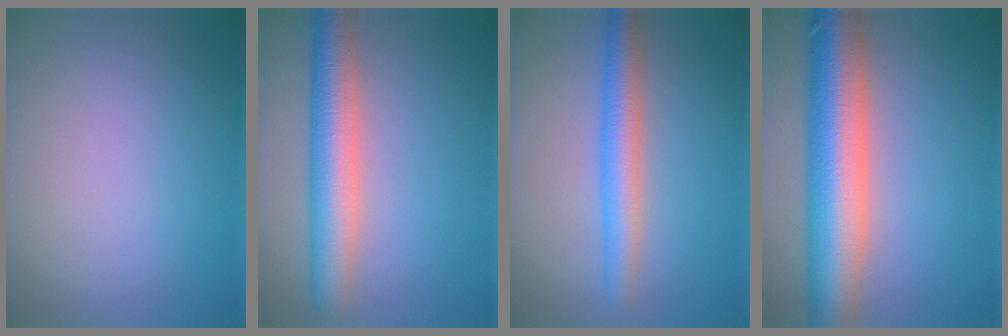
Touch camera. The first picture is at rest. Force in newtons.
{"total": 5.9, "press": 5.9, "slide": 0.2}
{"total": 3.9, "press": 3.9, "slide": 0.1}
{"total": 10.1, "press": 10.1, "slide": 0.4}